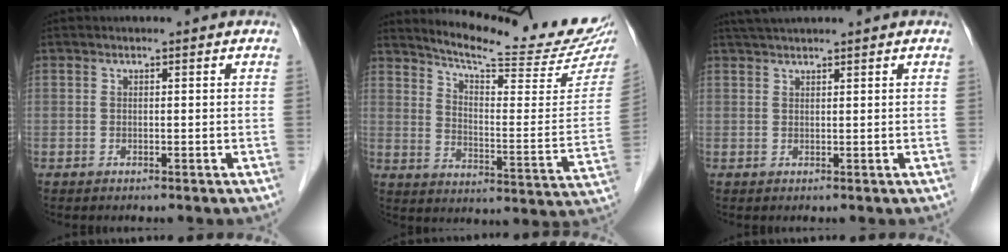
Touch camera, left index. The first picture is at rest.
{"total": 19.5, "force": [18.2, 0.1, 7.0], "torque": [-0.110, -0.082, 0.239]}
{"total": 3.6, "force": [3.2, -0.5, 1.6], "torque": [-0.020, 0.029, 0.057]}